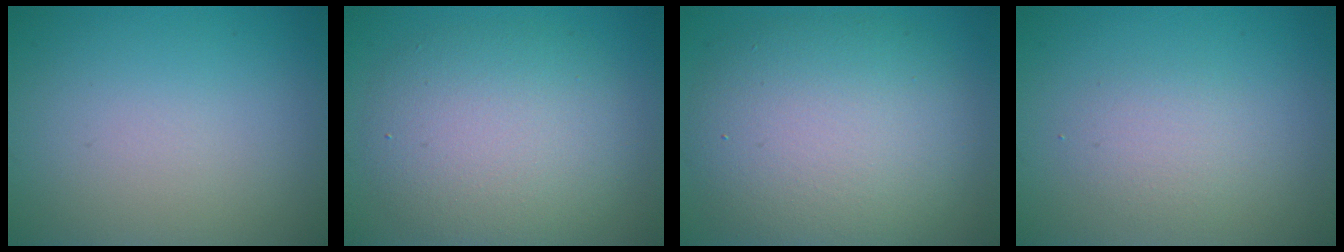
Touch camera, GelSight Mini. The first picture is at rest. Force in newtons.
{"total": 6.5, "press": 6.5, "slide": 0.5}
{"total": 9.5, "press": 9.5, "slide": 0.3}
{"total": 1.8, "press": 1.8, "slide": 0.1}